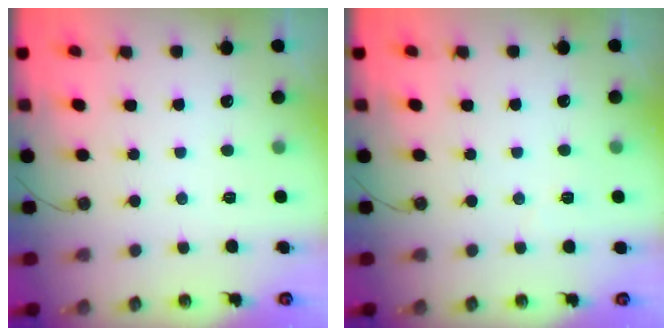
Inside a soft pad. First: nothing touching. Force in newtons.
{"total": 2.5, "press": 2.3, "slide": 0.9}